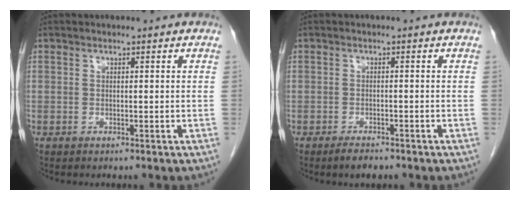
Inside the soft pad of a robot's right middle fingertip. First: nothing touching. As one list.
[{"total": 2.4, "force": [-2.0, 0.7, 1.3], "torque": [-0.028, -0.003, -0.030]}]